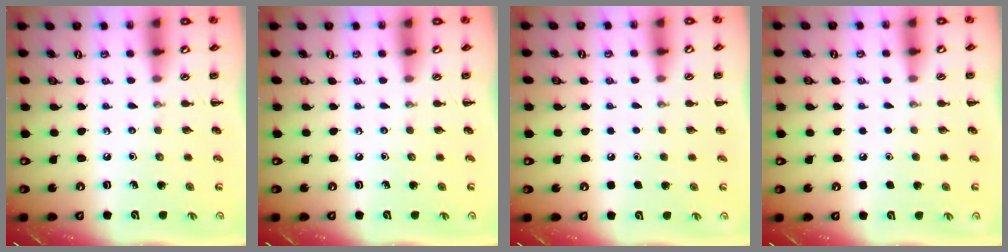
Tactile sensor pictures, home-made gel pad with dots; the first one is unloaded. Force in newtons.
{"total": 0.0}
{"total": 1.6, "press": 1.6, "slide": 0.1}
{"total": 1.6, "press": 1.6, "slide": 0.1}